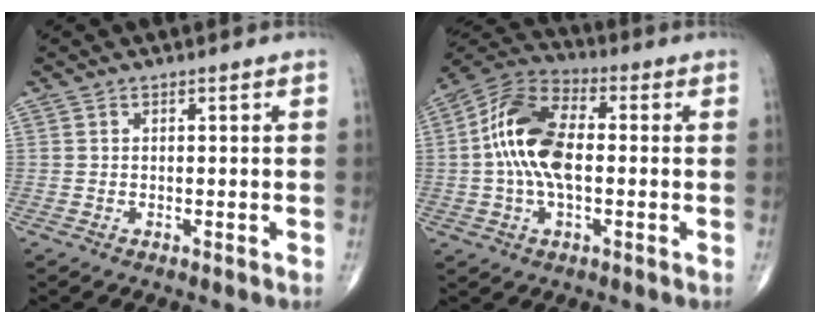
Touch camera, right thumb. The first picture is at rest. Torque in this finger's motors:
{"motor_torque": [2.52, 2.49, 1.55, 0.02, 0.20]}